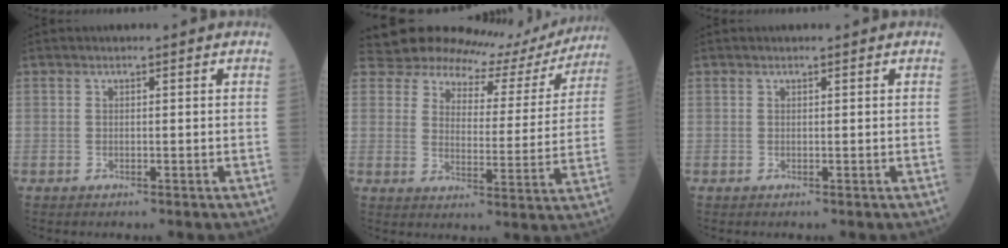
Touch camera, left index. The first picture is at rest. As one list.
[{"total": 15.2, "force": [14.5, 4.2, 1.6], "torque": [-0.009, -0.036, 0.167]}, {"total": 0.0}]